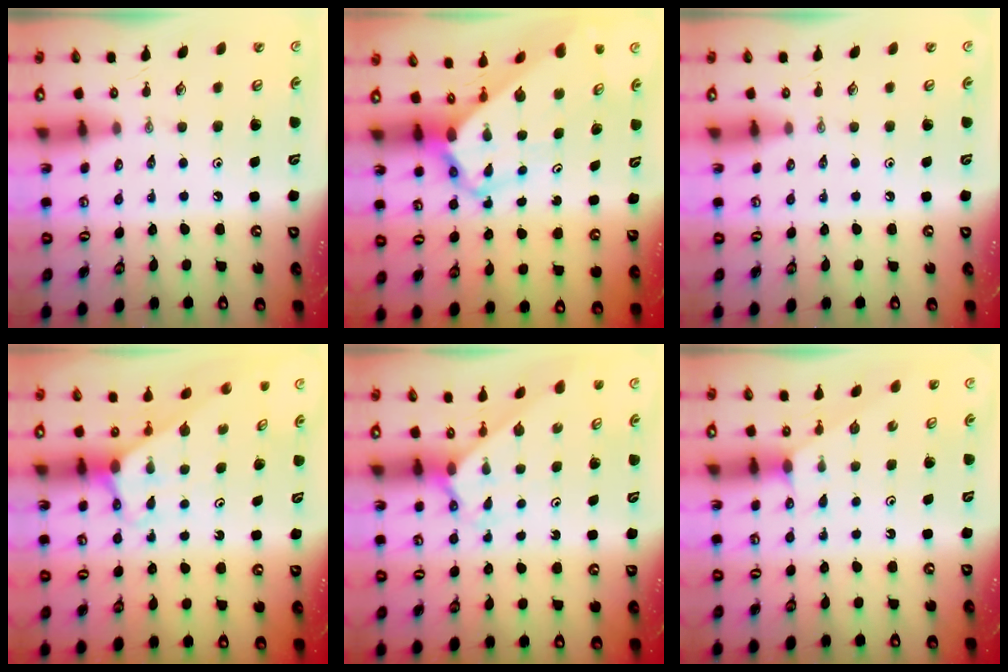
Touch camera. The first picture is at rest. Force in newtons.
{"total": 5.1, "press": 5.1, "slide": 0.4}
{"total": 0.0}
{"total": 2.5, "press": 2.5, "slide": 0.2}
{"total": 2.3, "press": 2.3, "slide": 0.1}
{"total": 1.7, "press": 1.7, "slide": 0.3}